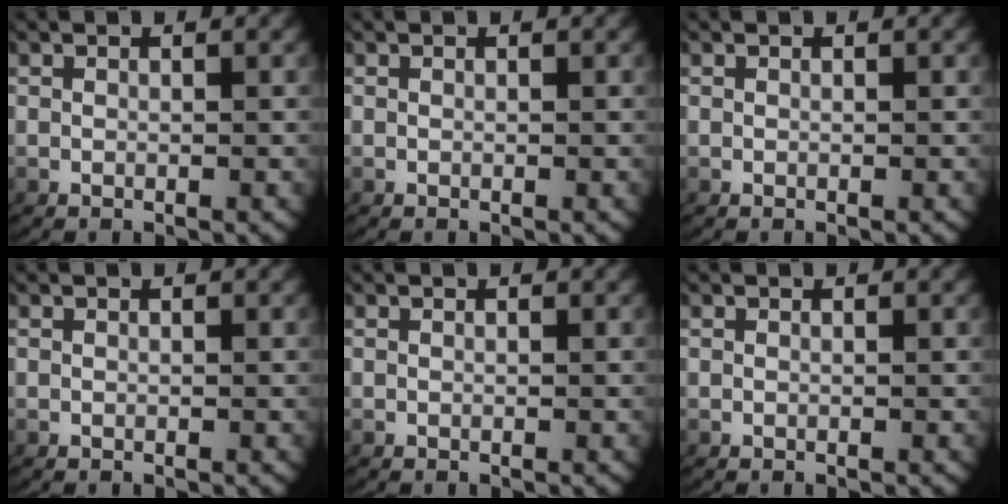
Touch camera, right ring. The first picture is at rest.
{"total": 0.0}
{"total": 0.0}
{"total": 0.0}
{"total": 0.0}
{"total": 0.0}